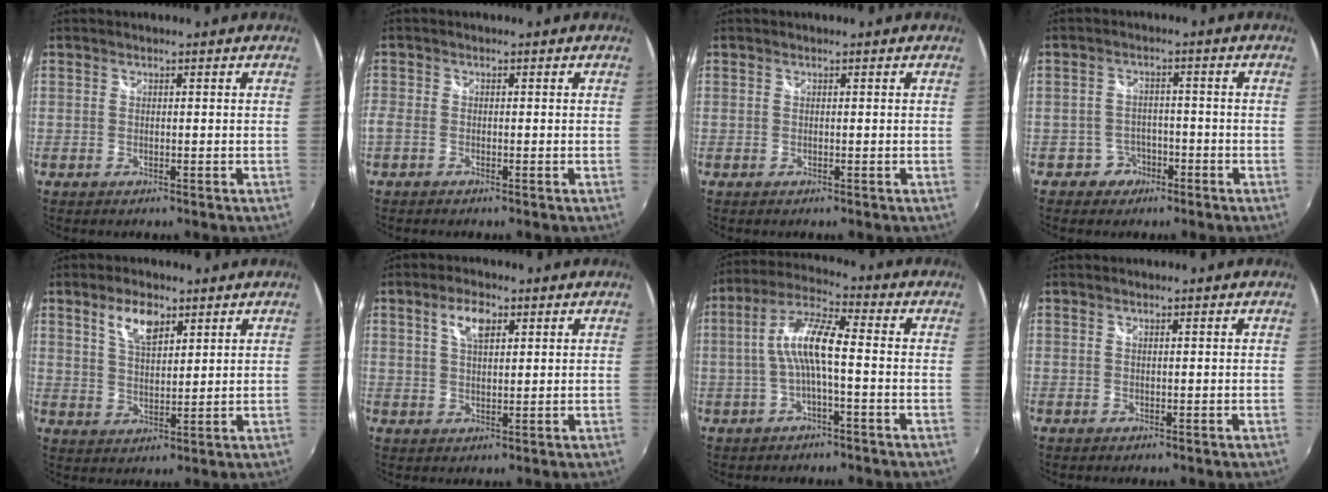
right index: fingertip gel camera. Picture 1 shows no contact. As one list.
[{"total": 2.4, "force": [-1.6, 1.4, 1.2], "torque": [-0.030, -0.005, -0.035]}, {"total": 0.0}, {"total": 4.2, "force": [-2.4, 3.4, 0.1], "torque": [-0.008, 0.014, -0.039]}, {"total": 6.4, "force": [3.7, 2.9, 4.4], "torque": [-0.079, 0.007, 0.069]}, {"total": 4.9, "force": [2.3, 2.2, 3.8], "torque": [-0.067, 0.008, 0.040]}, {"total": 8.5, "force": [-1.1, 1.6, 8.3], "torque": [-0.177, 0.017, -0.021]}, {"total": 0.0}]